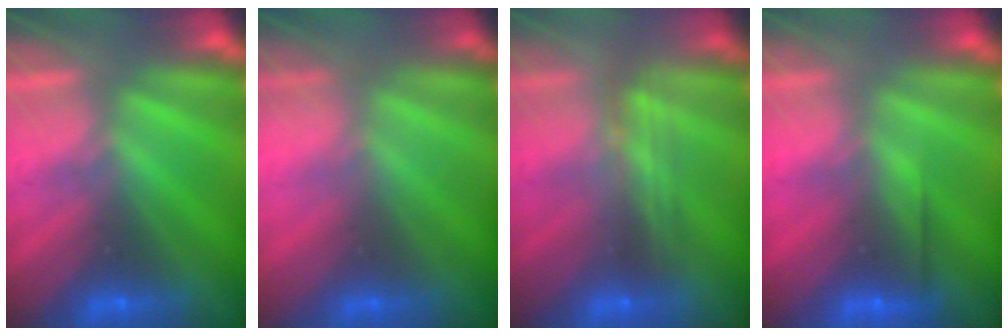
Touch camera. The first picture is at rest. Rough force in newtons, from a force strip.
{"total": 2.4}
{"total": 2.4}
{"total": 2.6}